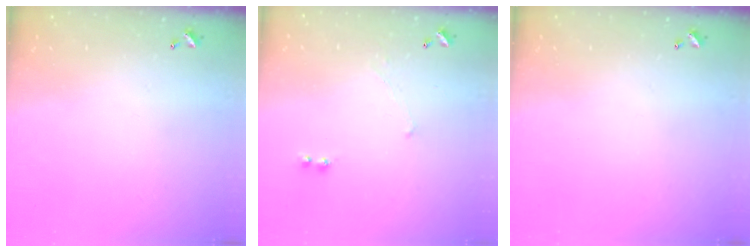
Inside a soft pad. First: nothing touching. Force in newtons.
{"total": 1.1, "press": 0.9, "slide": 0.5}
{"total": 0.0}